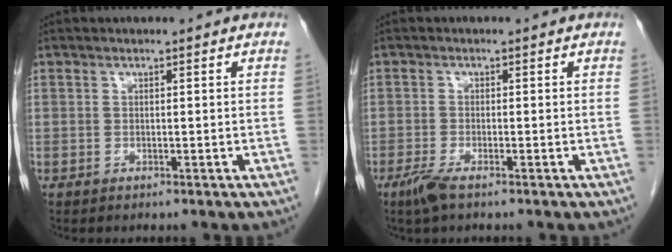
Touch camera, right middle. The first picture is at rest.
{"total": 2.7, "force": [-1.9, 0.4, 1.9], "torque": [-0.046, -0.006, -0.039]}